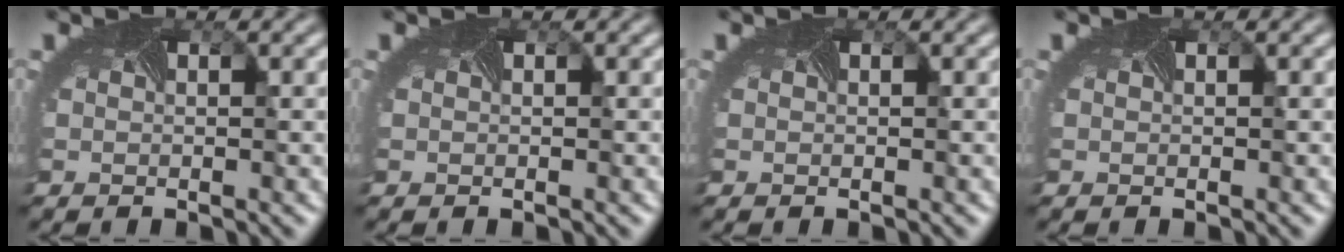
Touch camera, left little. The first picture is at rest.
{"total": 0.0}
{"total": 0.0}
{"total": 0.0}